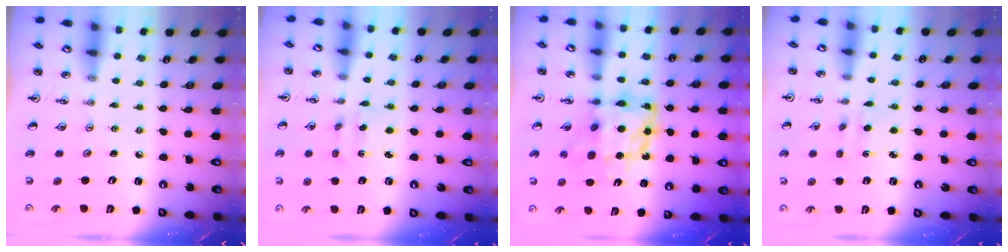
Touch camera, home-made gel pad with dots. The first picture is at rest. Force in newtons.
{"total": 2.1, "press": 2.0, "slide": 0.7}
{"total": 10.9, "press": 10.8, "slide": 1.0}
{"total": 2.0, "press": 1.9, "slide": 0.6}